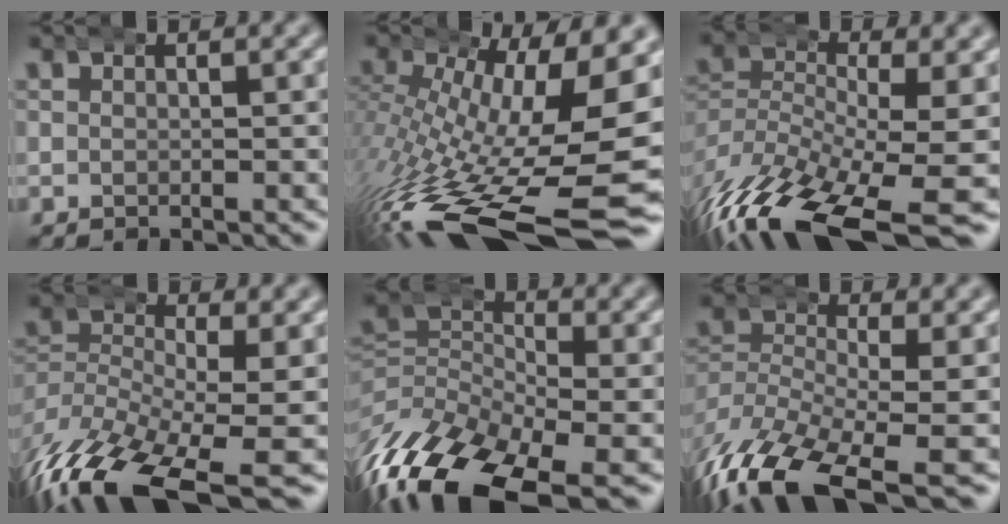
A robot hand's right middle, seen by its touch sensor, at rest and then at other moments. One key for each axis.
{"total": 14.0, "fx": -4.8, "fy": 5.3, "fz": 12.1, "tx": -0.205, "ty": -0.051, "tz": -0.040}
{"total": 10.2, "fx": -6.6, "fy": 3.5, "fz": 7.1, "tx": -0.161, "ty": -0.046, "tz": -0.083}
{"total": 9.3, "fx": -5.8, "fy": 3.6, "fz": 6.3, "tx": -0.150, "ty": -0.043, "tz": -0.075}
{"total": 10.3, "fx": -4.6, "fy": 6.3, "fz": 6.8, "tx": -0.145, "ty": -0.037, "tz": -0.065}
{"total": 9.5, "fx": -5.7, "fy": 4.5, "fz": 6.2, "tx": -0.155, "ty": -0.048, "tz": -0.071}